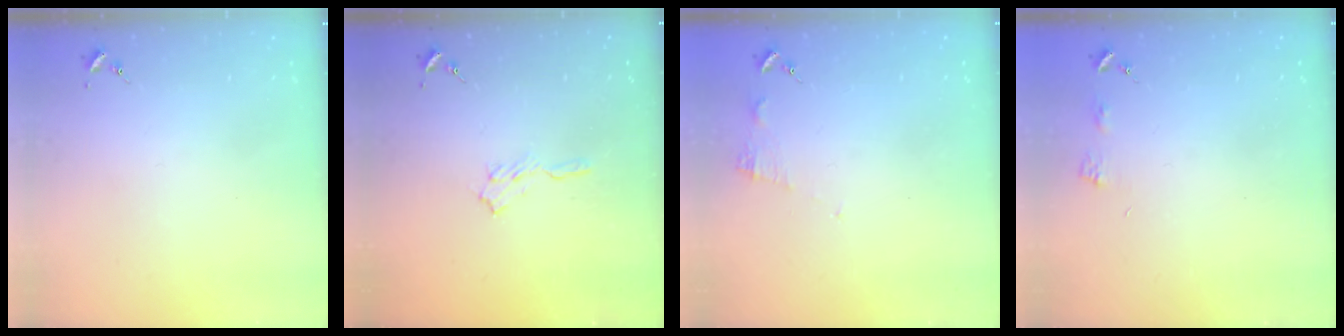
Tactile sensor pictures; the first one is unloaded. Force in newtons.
{"total": 5.8, "press": 5.7, "slide": 0.6}
{"total": 6.7, "press": 6.7, "slide": 0.5}
{"total": 3.9, "press": 3.9, "slide": 0.4}